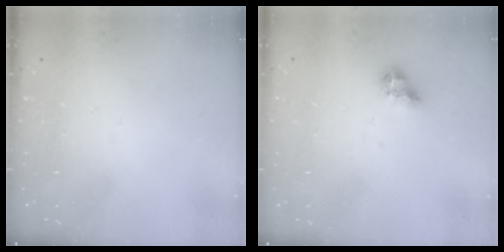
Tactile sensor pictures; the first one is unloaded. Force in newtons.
{"total": 6.4, "press": 6.3, "slide": 0.5}